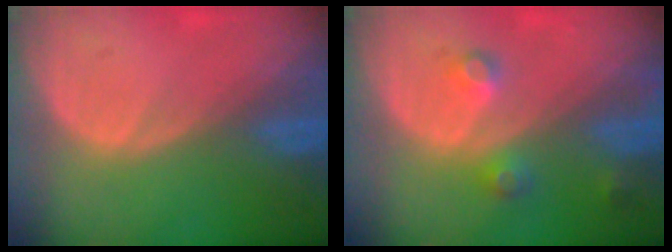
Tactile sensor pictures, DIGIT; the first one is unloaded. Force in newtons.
{"total": 3.7, "press": 3.4, "slide": 1.3}